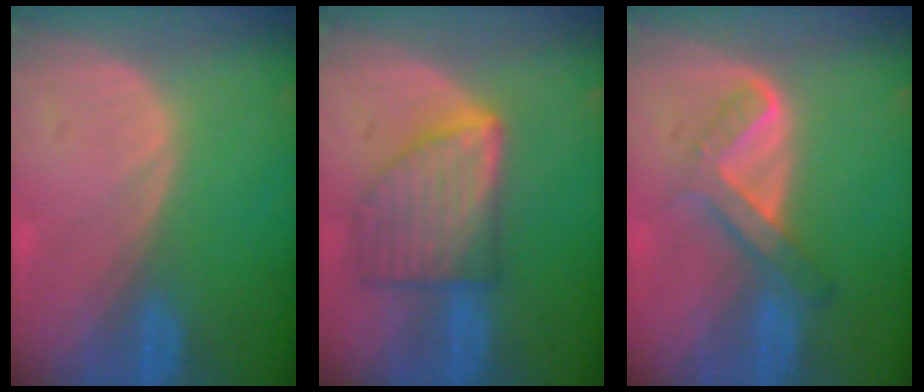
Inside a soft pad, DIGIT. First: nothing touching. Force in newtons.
{"total": 8.1, "press": 8.1, "slide": 0.3}
{"total": 5.4, "press": 5.0, "slide": 2.0}